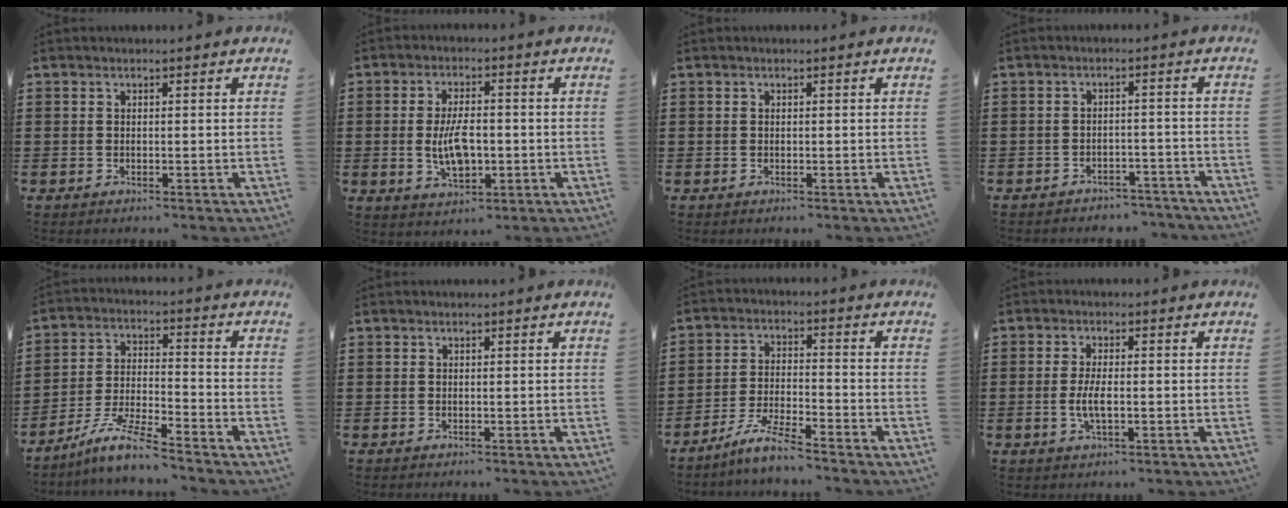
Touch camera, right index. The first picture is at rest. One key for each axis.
{"total": 6.8, "fx": -0.7, "fy": 3.2, "fz": 5.9, "tx": -0.117, "ty": -0.006, "tz": -0.017}
{"total": 0.0}
{"total": 2.8, "fx": -2.7, "fy": 0.5, "fz": 0.2, "tx": -0.010, "ty": 0.000, "tz": -0.057}
{"total": 7.7, "fx": -6.7, "fy": 0.3, "fz": 3.9, "tx": -0.088, "ty": -0.006, "tz": -0.130}
{"total": 0.0}
{"total": 5.5, "fx": -4.9, "fy": -0.1, "fz": 2.5, "tx": -0.063, "ty": -0.012, "tz": -0.098}
{"total": 3.4, "fx": -0.6, "fy": 1.0, "fz": 3.1, "tx": -0.069, "ty": -0.004, "tz": -0.016}